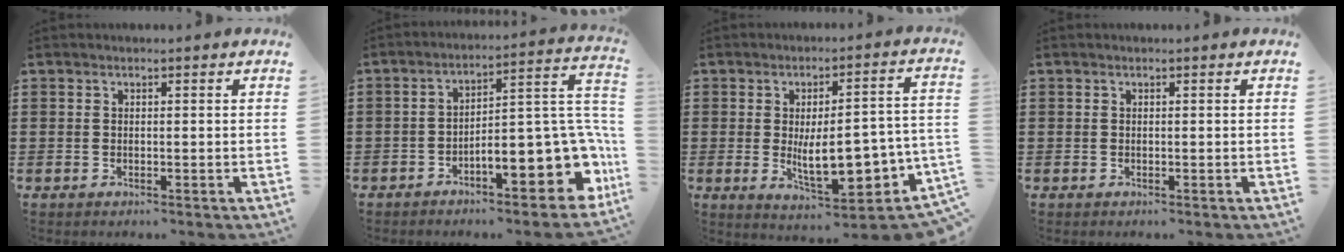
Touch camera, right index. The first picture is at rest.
{"total": 11.4, "force": [-4.3, 4.1, 9.8], "torque": [-0.125, -0.020, -0.074]}
{"total": 10.9, "force": [-2.4, 4.1, 9.8], "torque": [-0.145, -0.010, -0.038]}
{"total": 0.0}